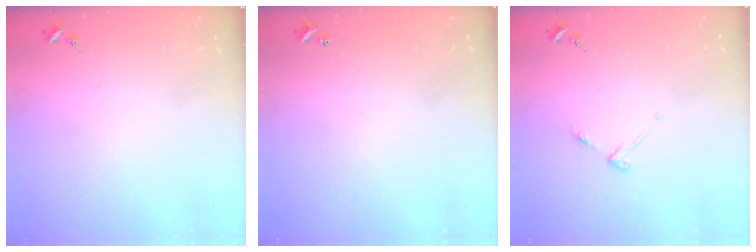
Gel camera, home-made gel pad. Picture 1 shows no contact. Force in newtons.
{"total": 0.9, "press": 0.9, "slide": 0.2}
{"total": 2.9, "press": 2.8, "slide": 0.4}